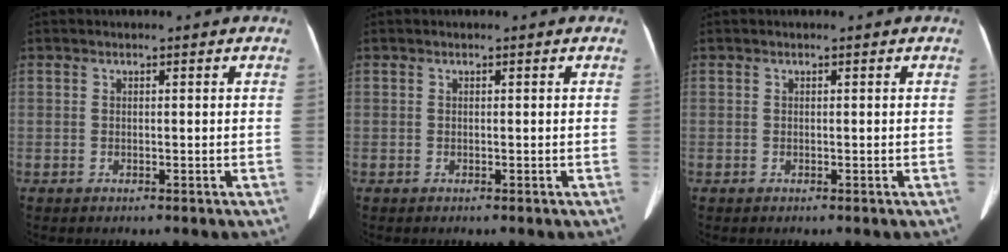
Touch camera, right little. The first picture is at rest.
{"total": 0.0}
{"total": 0.0}